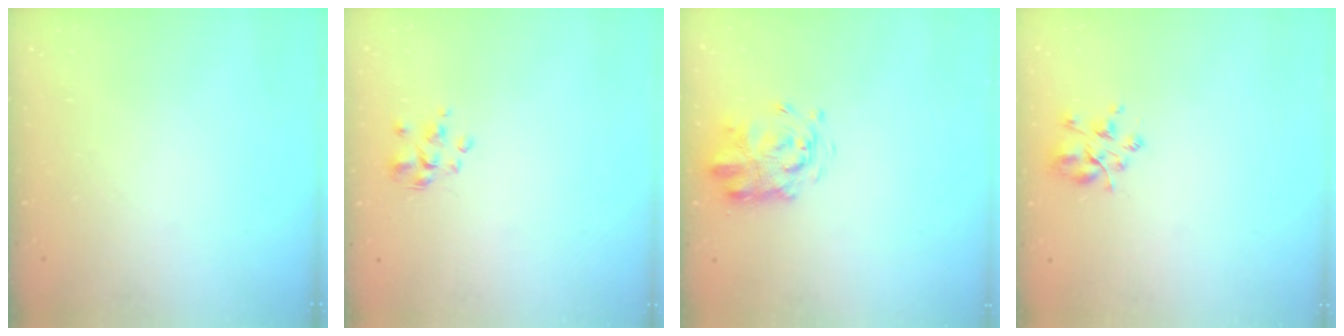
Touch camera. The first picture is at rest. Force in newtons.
{"total": 1.9, "press": 1.7, "slide": 0.7}
{"total": 3.7, "press": 3.6, "slide": 1.0}
{"total": 4.5, "press": 4.4, "slide": 0.9}